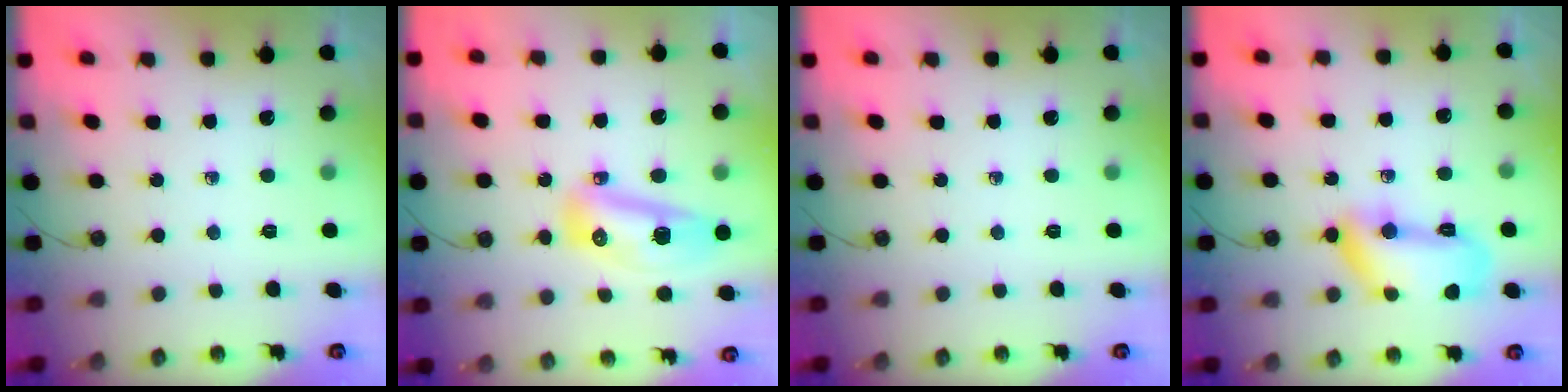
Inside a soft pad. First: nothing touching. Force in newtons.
{"total": 11.3, "press": 11.2, "slide": 1.3}
{"total": 0.0}
{"total": 14.3, "press": 14.2, "slide": 1.3}